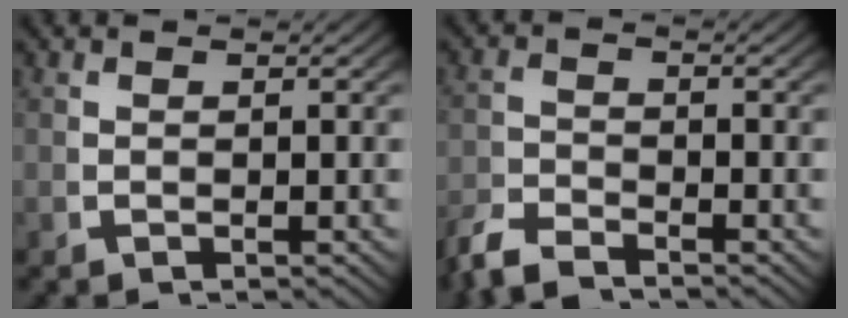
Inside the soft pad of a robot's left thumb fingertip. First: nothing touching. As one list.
[{"total": 3.2, "force": [-3.0, 0.7, 0.8], "torque": [-0.016, -0.010, -0.058]}]